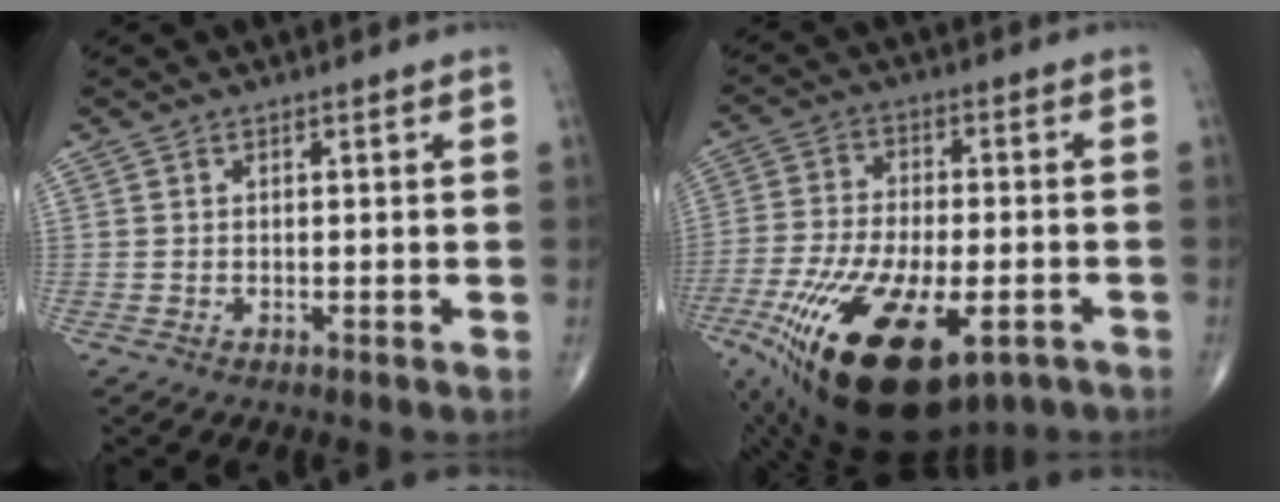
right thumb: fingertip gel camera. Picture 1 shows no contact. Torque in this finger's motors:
{"motor_torque": [2.31, -0.38, 2.27, -0.50, 0.81]}